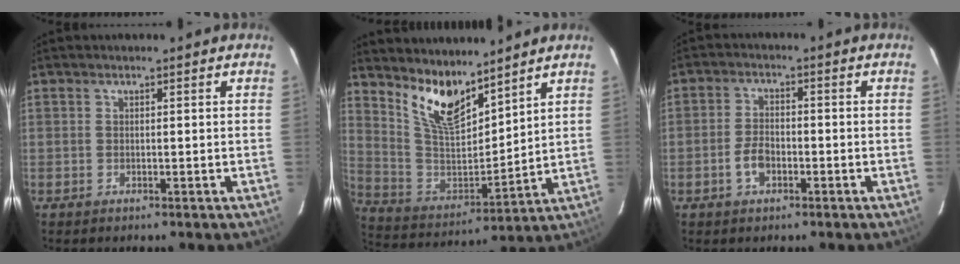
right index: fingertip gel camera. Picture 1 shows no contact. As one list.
[{"total": 12.4, "force": [9.5, 4.1, 6.9], "torque": [-0.137, -0.014, 0.191]}, {"total": 4.3, "force": [-1.9, 2.5, 2.9], "torque": [-0.063, 0.006, -0.036]}]